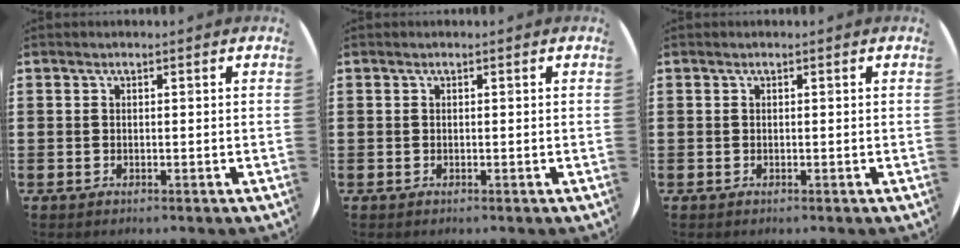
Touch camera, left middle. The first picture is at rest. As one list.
[{"total": 0.0}, {"total": 0.0}]